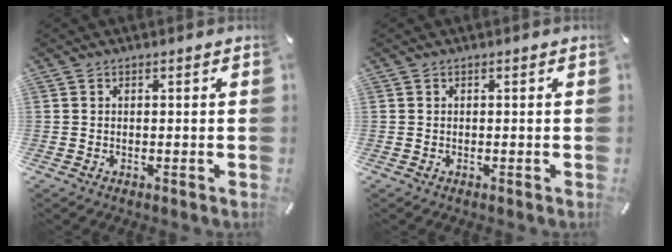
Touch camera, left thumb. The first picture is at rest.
{"total": 0.0}